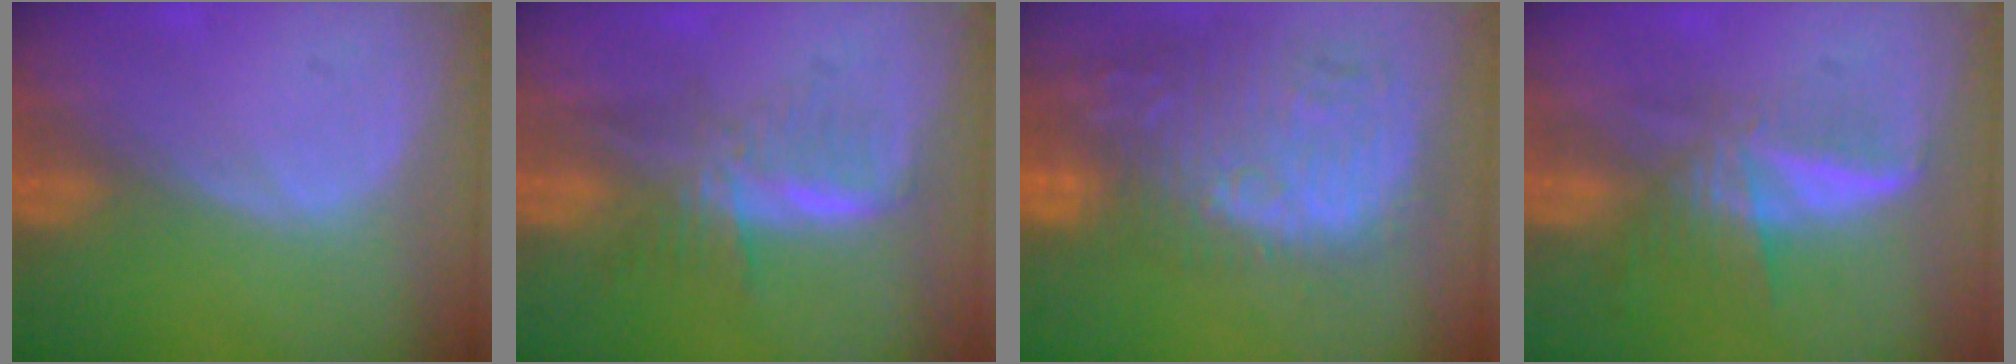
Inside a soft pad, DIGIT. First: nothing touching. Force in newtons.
{"total": 5.9, "press": 5.6, "slide": 2.0}
{"total": 13.5, "press": 12.1, "slide": 5.9}
{"total": 6.0, "press": 5.6, "slide": 2.3}